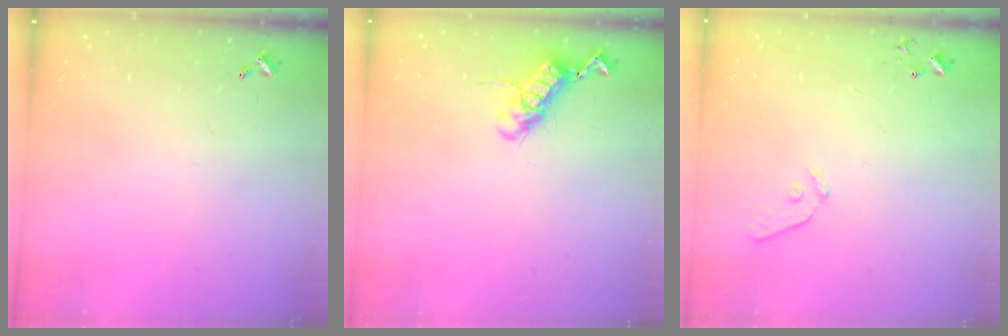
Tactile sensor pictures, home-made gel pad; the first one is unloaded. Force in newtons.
{"total": 11.7, "press": 11.7, "slide": 0.9}
{"total": 7.4, "press": 7.4, "slide": 0.6}